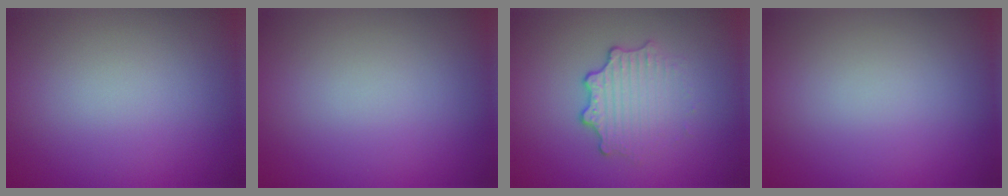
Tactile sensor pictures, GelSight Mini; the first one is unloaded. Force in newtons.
{"total": 0.0}
{"total": 3.3, "press": 2.5, "slide": 2.2}
{"total": 0.0}